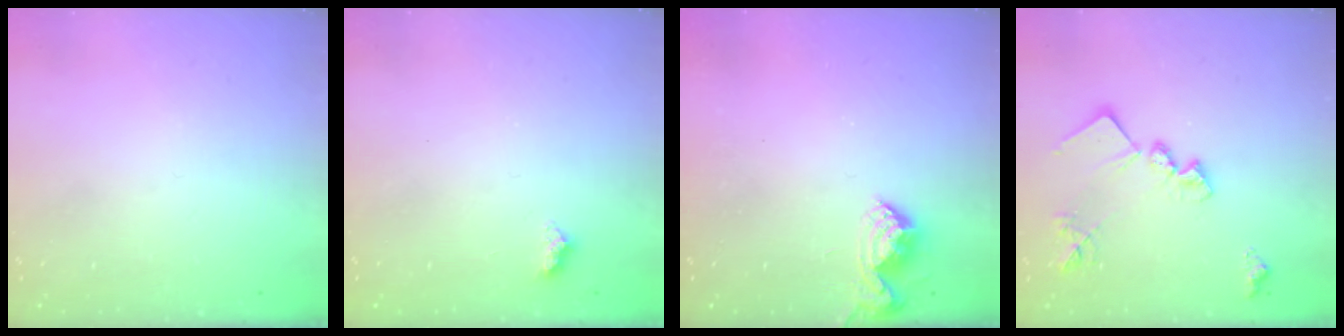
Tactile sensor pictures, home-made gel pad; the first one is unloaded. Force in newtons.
{"total": 5.1, "press": 5.0, "slide": 0.6}
{"total": 8.7, "press": 8.7, "slide": 0.5}
{"total": 16.9, "press": 16.9, "slide": 0.7}